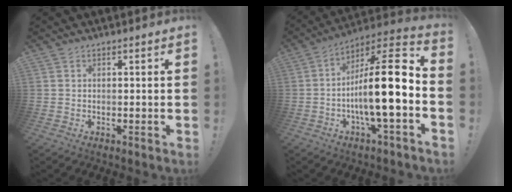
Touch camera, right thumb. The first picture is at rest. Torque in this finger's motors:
{"motor_torque": [0.95, 1.15, 1.45, -1.32, 0.32]}